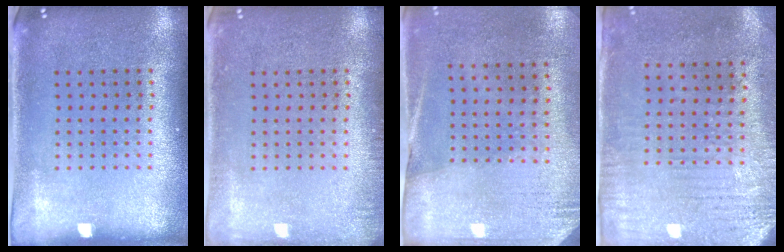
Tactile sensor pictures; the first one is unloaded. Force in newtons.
{"total": 1.2, "press": 1.1, "slide": 0.2}
{"total": 2.6, "press": 2.3, "slide": 1.4}
{"total": 3.1, "press": 2.4, "slide": 1.9}